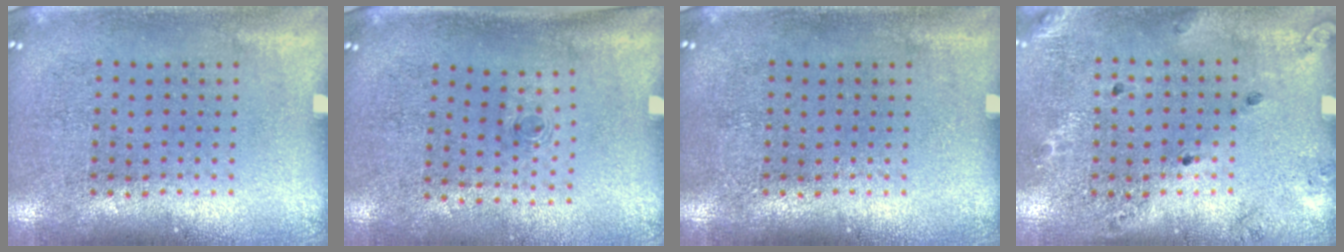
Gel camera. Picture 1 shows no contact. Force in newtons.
{"total": 0.7, "press": 0.3, "slide": 0.6}
{"total": 0.0}
{"total": 1.3, "press": 1.2, "slide": 0.6}